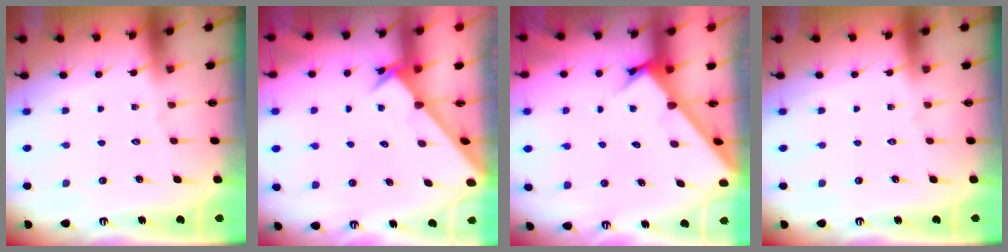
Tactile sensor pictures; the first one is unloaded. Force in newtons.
{"total": 2.7, "press": 2.6, "slide": 0.2}
{"total": 2.9, "press": 2.9, "slide": 0.2}
{"total": 0.0}